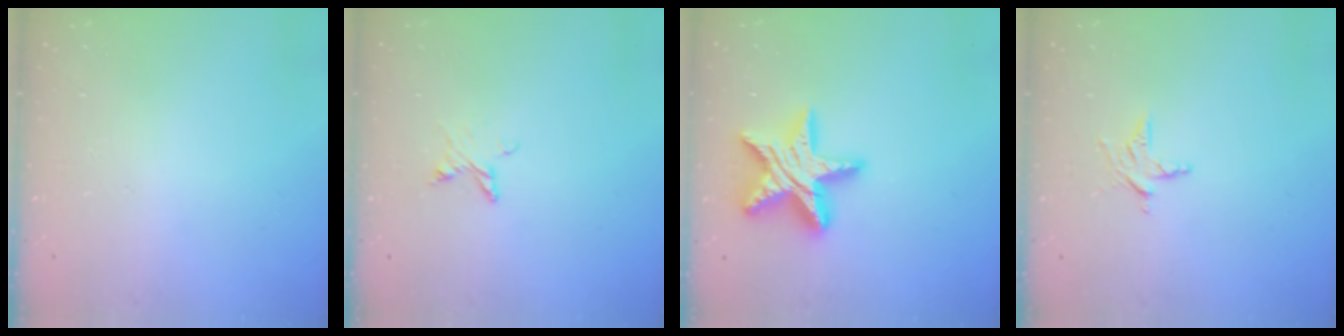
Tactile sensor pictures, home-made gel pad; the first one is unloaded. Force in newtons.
{"total": 3.2, "press": 3.2, "slide": 0.4}
{"total": 17.4, "press": 17.3, "slide": 1.5}
{"total": 5.2, "press": 5.2, "slide": 0.4}